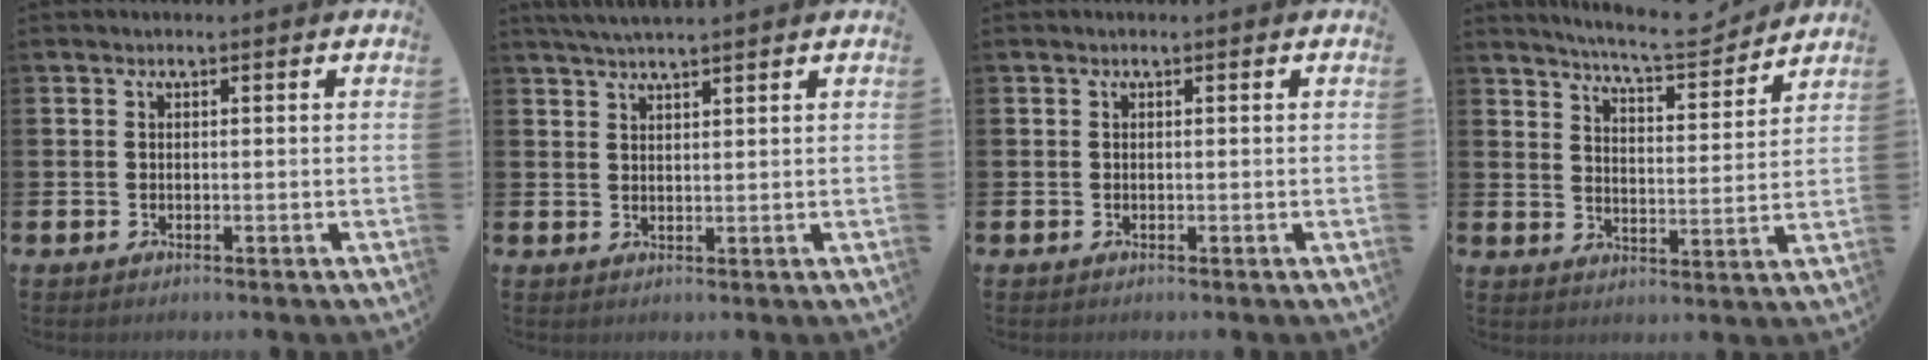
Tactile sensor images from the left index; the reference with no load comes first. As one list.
[{"total": 3.2, "force": [3.0, 0.1, 1.1], "torque": [-0.034, -0.002, 0.057]}, {"total": 0.0}, {"total": 7.2, "force": [6.9, 0.5, 2.0], "torque": [-0.049, -0.047, 0.120]}]